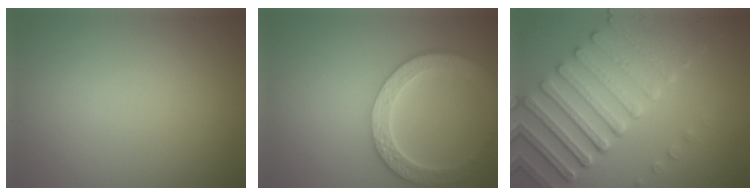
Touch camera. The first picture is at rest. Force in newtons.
{"total": 6.0, "press": 4.8, "slide": 3.6}
{"total": 7.2, "press": 5.6, "slide": 4.6}